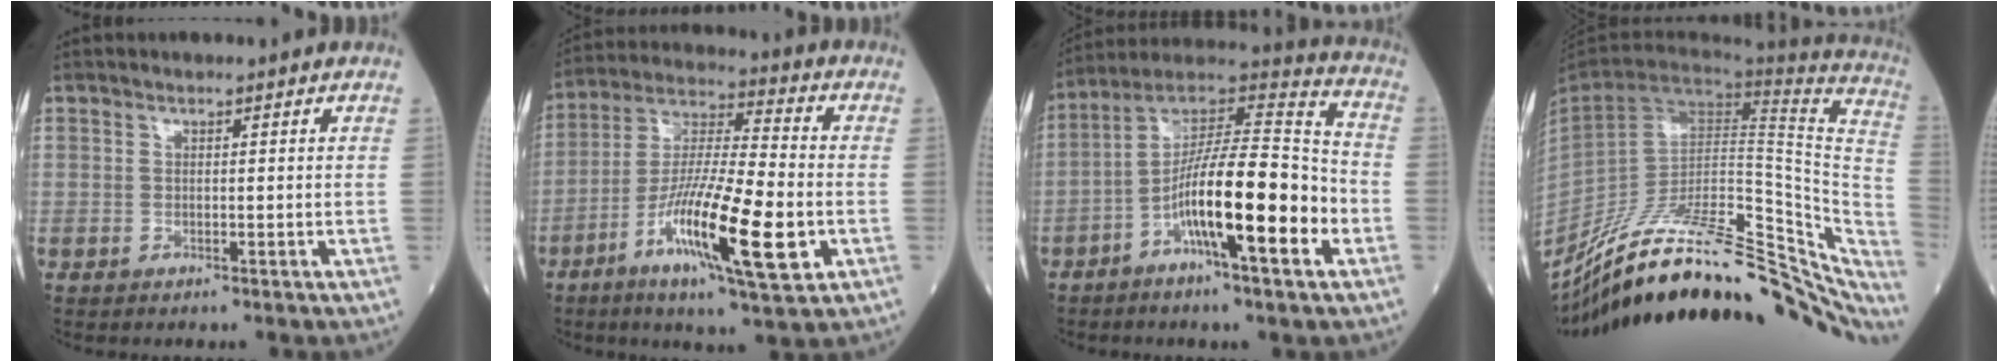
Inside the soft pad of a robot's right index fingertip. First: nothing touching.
{"total": 17.7, "force": [-5.9, 2.0, 16.6], "torque": [-0.311, -0.019, -0.101]}
{"total": 18.7, "force": [-5.6, 2.1, 17.7], "torque": [-0.305, 0.008, -0.098]}
{"total": 31.9, "force": [-22.7, 9.9, 20.1], "torque": [-0.240, 0.003, -0.329]}